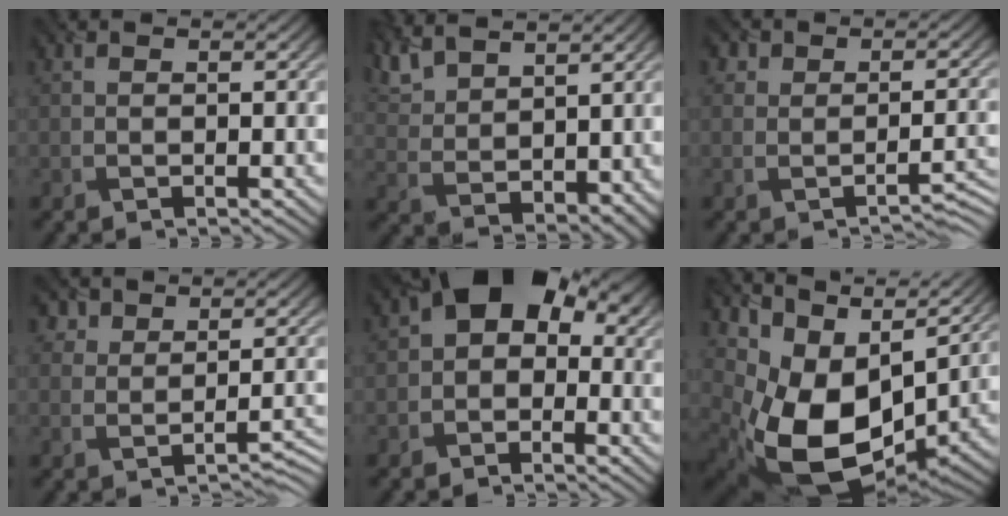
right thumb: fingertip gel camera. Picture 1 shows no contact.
{"total": 8.4, "force": [6.0, 3.6, 4.7], "torque": [-0.125, 0.006, 0.128]}
{"total": 2.2, "force": [-0.7, 1.7, 1.2], "torque": [-0.005, 0.002, -0.016]}
{"total": 2.8, "force": [0.6, 2.4, 1.3], "torque": [-0.011, -0.004, 0.005]}
{"total": 8.4, "force": [0.8, 6.0, 5.8], "torque": [-0.076, 0.011, -0.005]}
{"total": 15.2, "force": [2.6, 10.5, 10.6], "torque": [-0.215, -0.031, 0.066]}